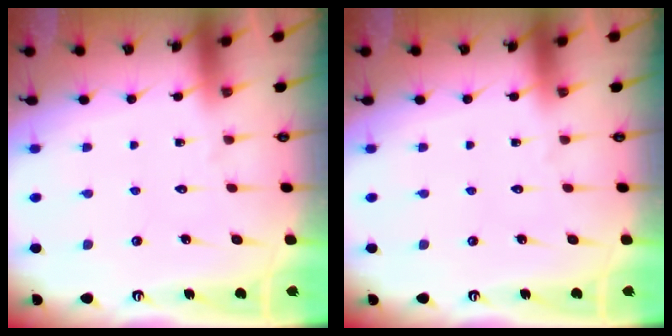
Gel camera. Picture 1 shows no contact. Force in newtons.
{"total": 0.0}